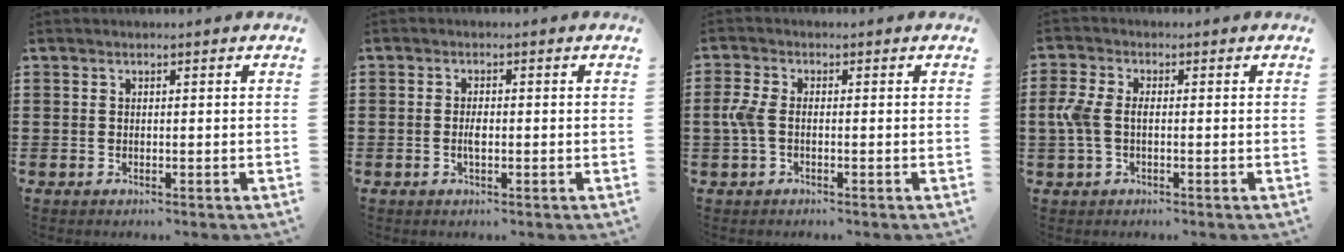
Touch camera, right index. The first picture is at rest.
{"total": 2.1, "force": [-0.3, 0.8, 1.9], "torque": [-0.043, -0.003, -0.007]}
{"total": 3.3, "force": [-0.6, 1.8, 2.8], "torque": [-0.079, -0.006, -0.019]}
{"total": 4.1, "force": [-0.3, 2.3, 3.4], "torque": [-0.093, -0.002, -0.015]}